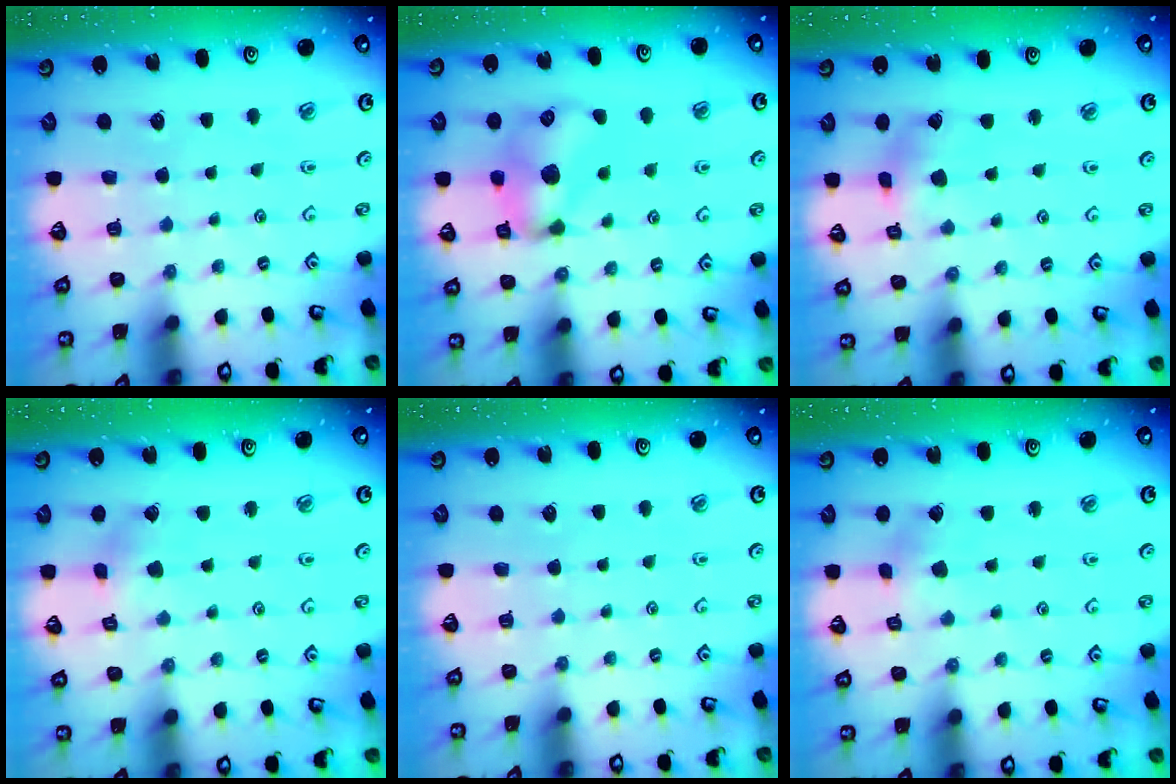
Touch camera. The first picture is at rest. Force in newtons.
{"total": 13.3, "press": 13.3, "slide": 0.9}
{"total": 3.5, "press": 3.5, "slide": 0.4}
{"total": 2.6, "press": 2.6, "slide": 0.2}
{"total": 0.0}
{"total": 3.1, "press": 3.1, "slide": 0.3}